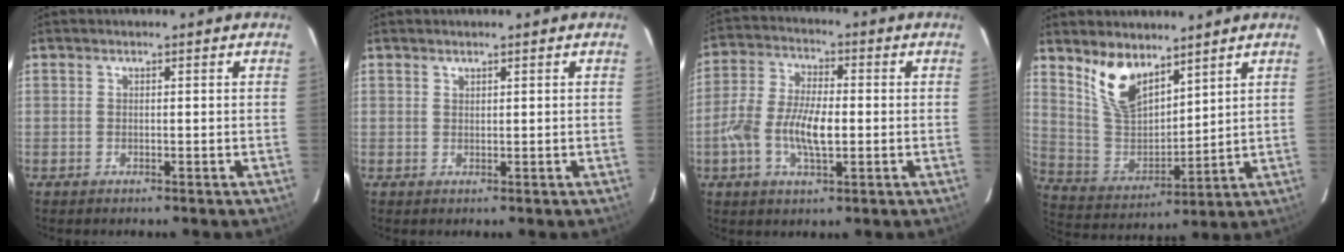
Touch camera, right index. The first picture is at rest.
{"total": 0.6, "force": [0.6, 0.2, 0.0], "torque": [0.000, 0.001, 0.011]}
{"total": 10.1, "force": [-2.1, 4.4, 8.9], "torque": [-0.182, 0.005, -0.042]}
{"total": 11.5, "force": [8.0, 5.3, 6.4], "torque": [-0.127, 0.000, 0.168]}